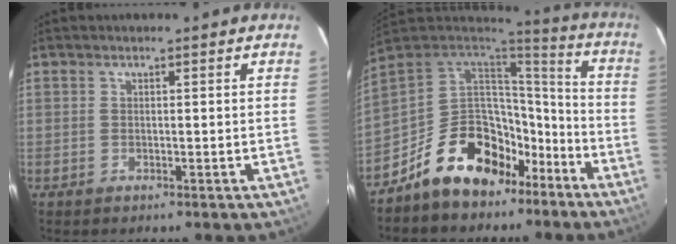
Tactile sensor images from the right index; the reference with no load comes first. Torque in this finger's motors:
{"motor_torque": [1.16, -0.98, 1.06, 0.14]}